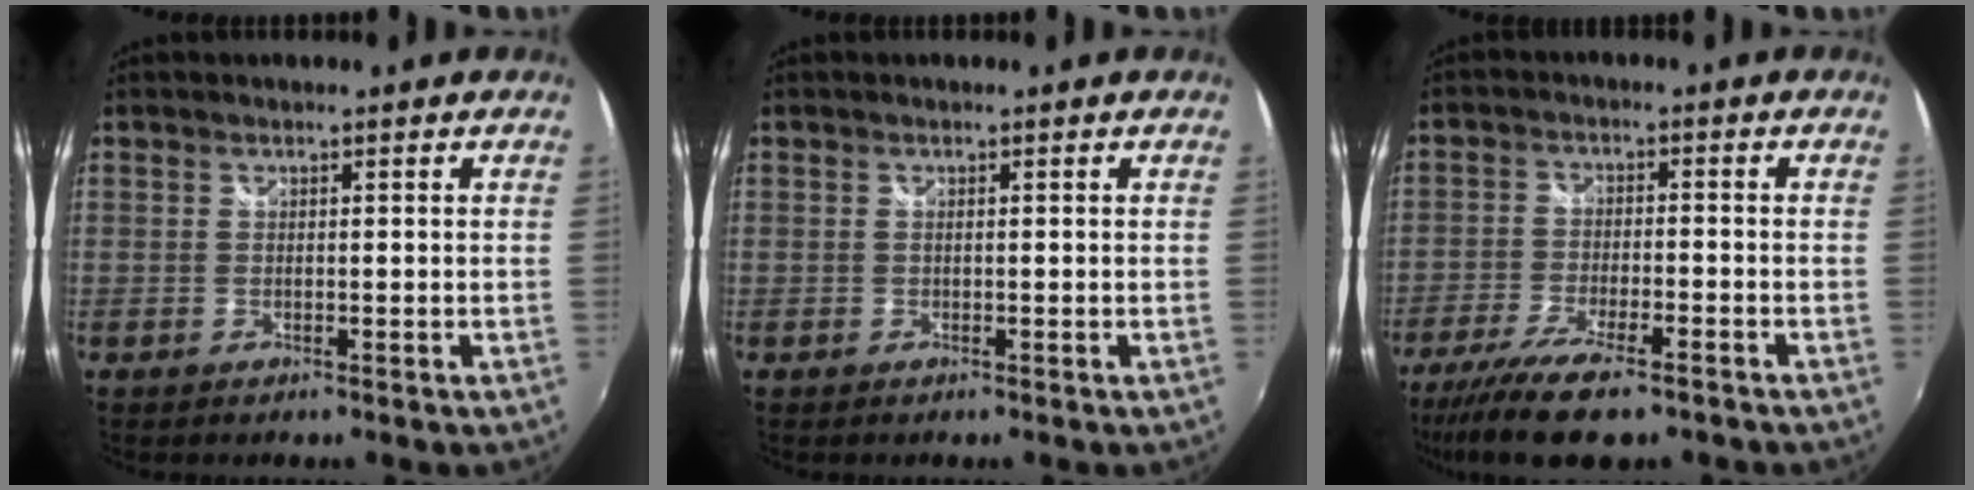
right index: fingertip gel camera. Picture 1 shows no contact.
{"total": 0.0}
{"total": 12.3, "force": [-9.3, 2.9, 7.6], "torque": [-0.176, -0.040, -0.166]}